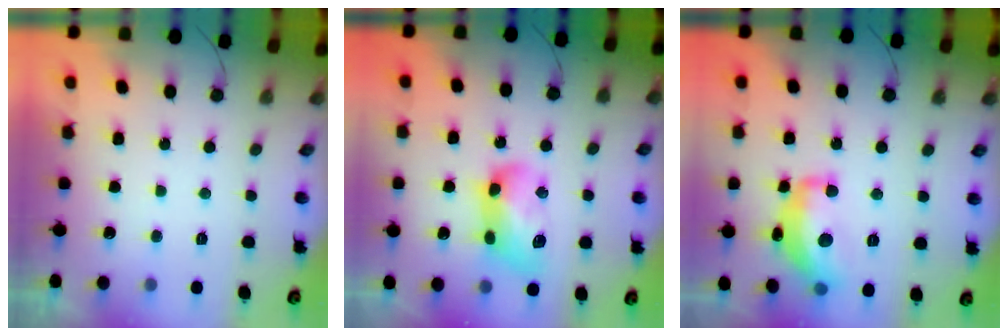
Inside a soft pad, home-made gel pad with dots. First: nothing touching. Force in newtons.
{"total": 14.3, "press": 14.2, "slide": 0.5}
{"total": 15.7, "press": 15.6, "slide": 1.0}